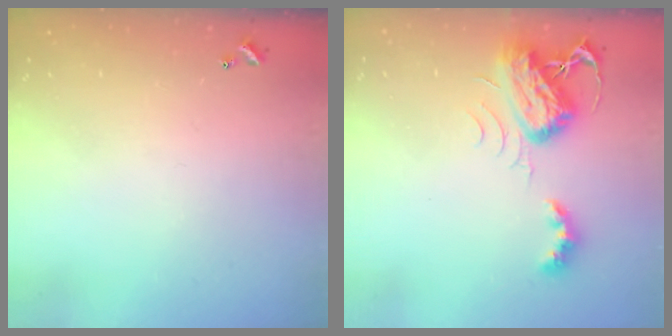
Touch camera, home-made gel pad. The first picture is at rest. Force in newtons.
{"total": 7.0, "press": 7.0, "slide": 0.7}